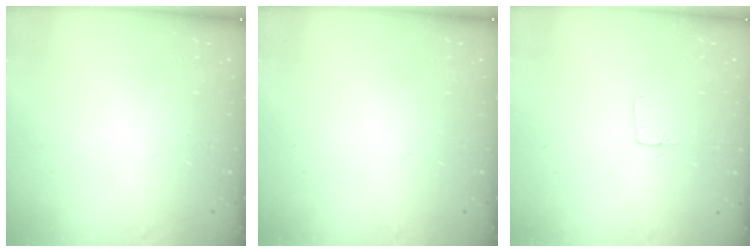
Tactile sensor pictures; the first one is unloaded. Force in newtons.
{"total": 0.0}
{"total": 3.9, "press": 3.9, "slide": 0.1}